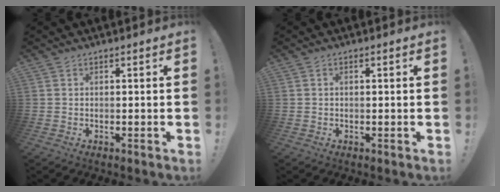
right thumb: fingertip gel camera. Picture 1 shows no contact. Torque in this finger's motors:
{"motor_torque": [-0.02, -0.20, -0.21, 0.08, 0.06]}